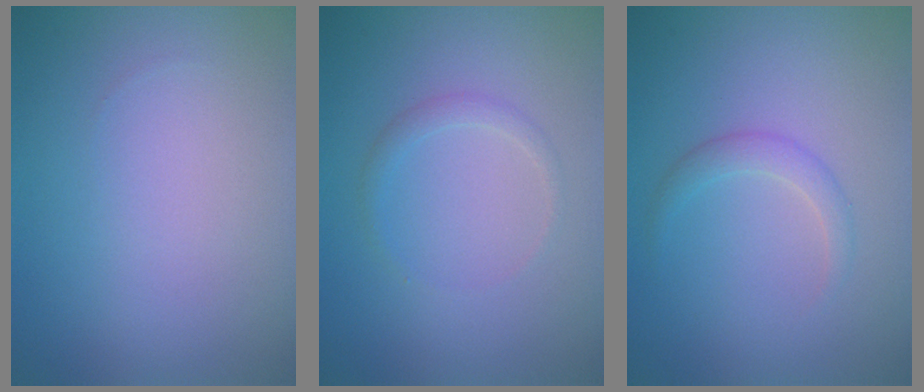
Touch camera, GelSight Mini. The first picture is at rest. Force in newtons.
{"total": 1.1, "press": 1.1, "slide": 0.0}
{"total": 1.5, "press": 1.5, "slide": 0.1}